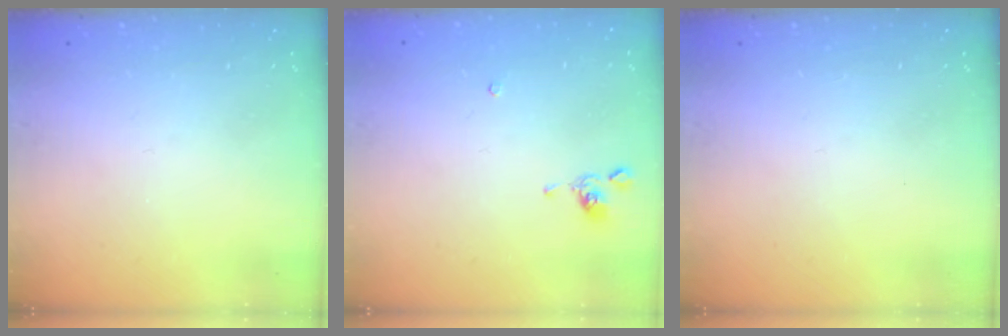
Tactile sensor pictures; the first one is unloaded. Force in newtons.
{"total": 0.7, "press": 0.6, "slide": 0.3}
{"total": 0.0}